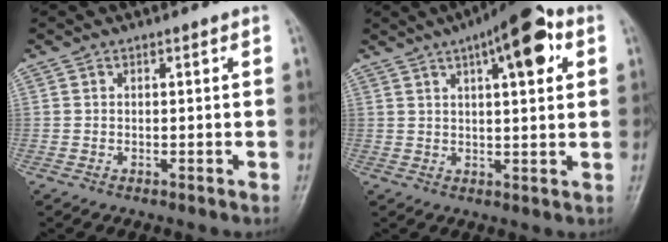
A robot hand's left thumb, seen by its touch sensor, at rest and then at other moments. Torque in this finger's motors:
{"motor_torque": [0.12, 0.44, 0.48, 0.26, 0.21]}